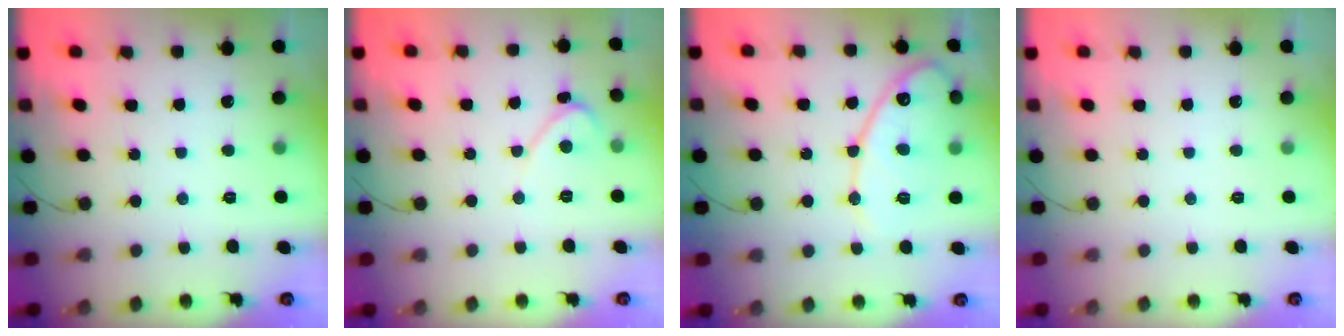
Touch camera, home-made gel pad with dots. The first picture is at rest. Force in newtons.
{"total": 2.5, "press": 2.5, "slide": 0.2}
{"total": 14.0, "press": 14.0, "slide": 0.7}
{"total": 0.0}